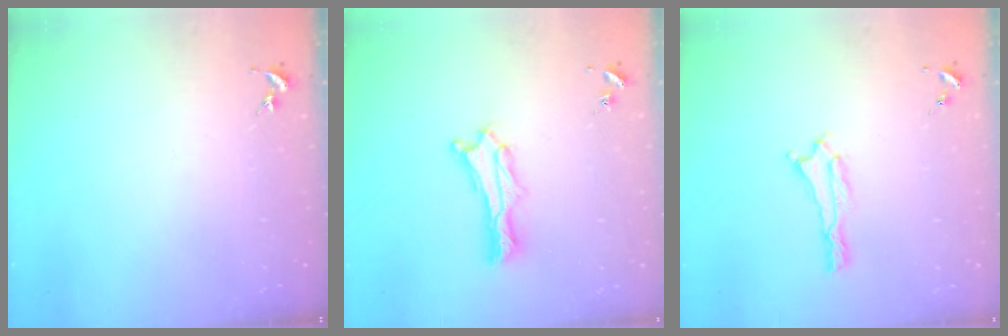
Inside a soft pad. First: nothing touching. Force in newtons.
{"total": 1.9, "press": 1.9, "slide": 0.2}
{"total": 0.0}